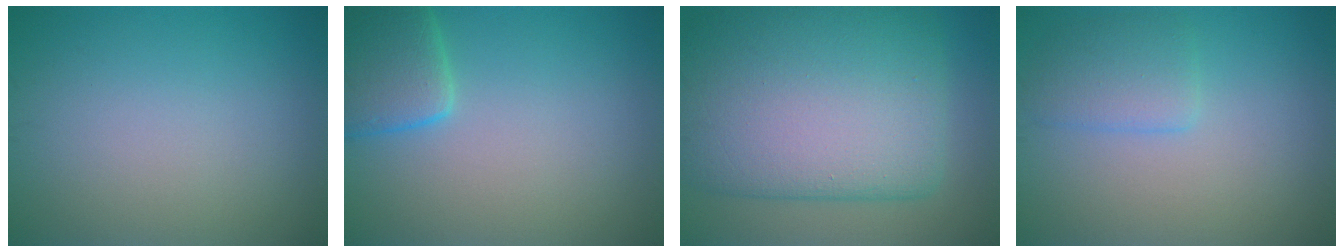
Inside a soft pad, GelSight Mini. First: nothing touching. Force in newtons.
{"total": 4.1, "press": 4.1, "slide": 0.3}
{"total": 14.0, "press": 14.0, "slide": 0.7}
{"total": 2.6, "press": 2.6, "slide": 0.1}